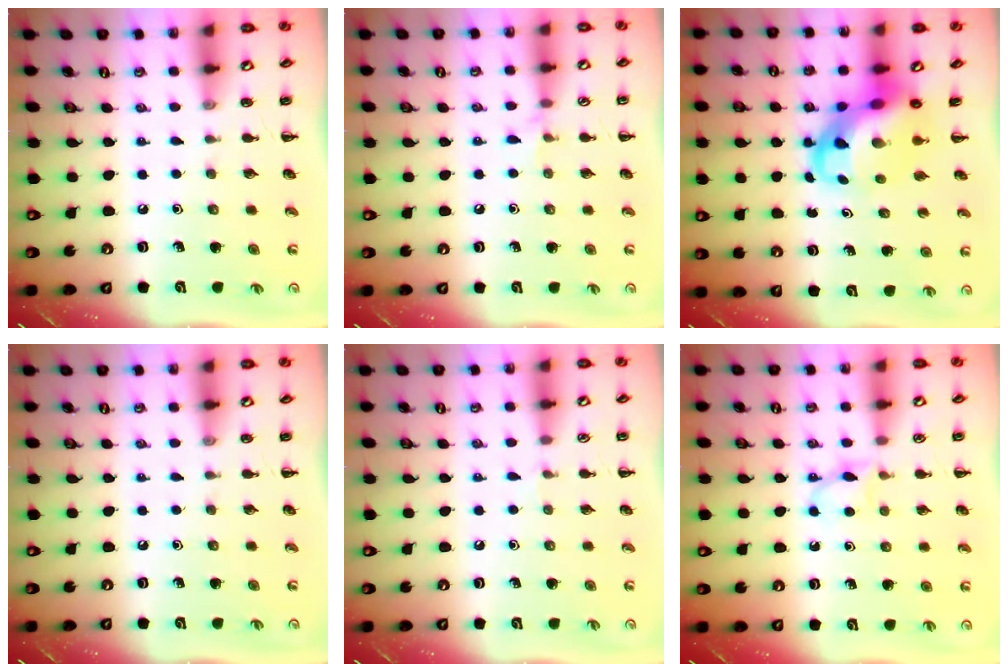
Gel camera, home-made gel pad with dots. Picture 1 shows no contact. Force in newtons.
{"total": 4.6, "press": 4.4, "slide": 1.5}
{"total": 8.4, "press": 8.1, "slide": 2.3}
{"total": 0.0}
{"total": 2.9, "press": 2.7, "slide": 1.1}
{"total": 4.1, "press": 3.9, "slide": 1.3}